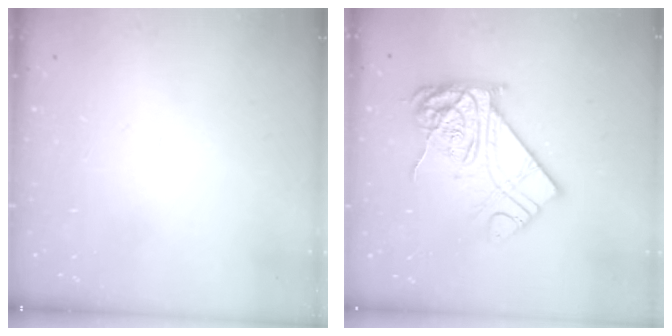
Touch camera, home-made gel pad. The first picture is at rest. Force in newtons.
{"total": 17.2, "press": 17.2, "slide": 1.3}